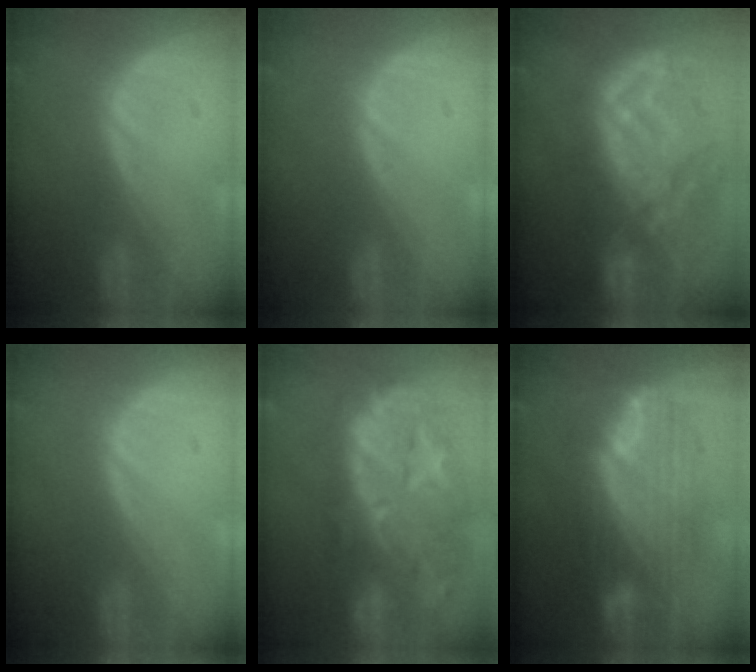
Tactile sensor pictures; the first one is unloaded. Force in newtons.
{"total": 0.0}
{"total": 12.4, "press": 11.0, "slide": 5.6}
{"total": 0.0}
{"total": 13.1, "press": 11.7, "slide": 6.0}
{"total": 10.0, "press": 10.0, "slide": 0.6}